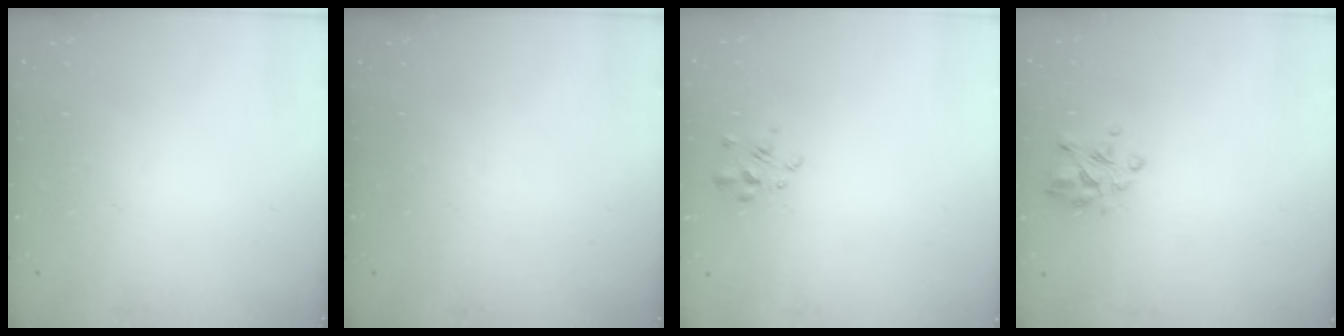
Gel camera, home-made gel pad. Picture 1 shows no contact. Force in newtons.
{"total": 0.0}
{"total": 2.7, "press": 2.4, "slide": 1.1}
{"total": 5.0, "press": 4.6, "slide": 1.8}